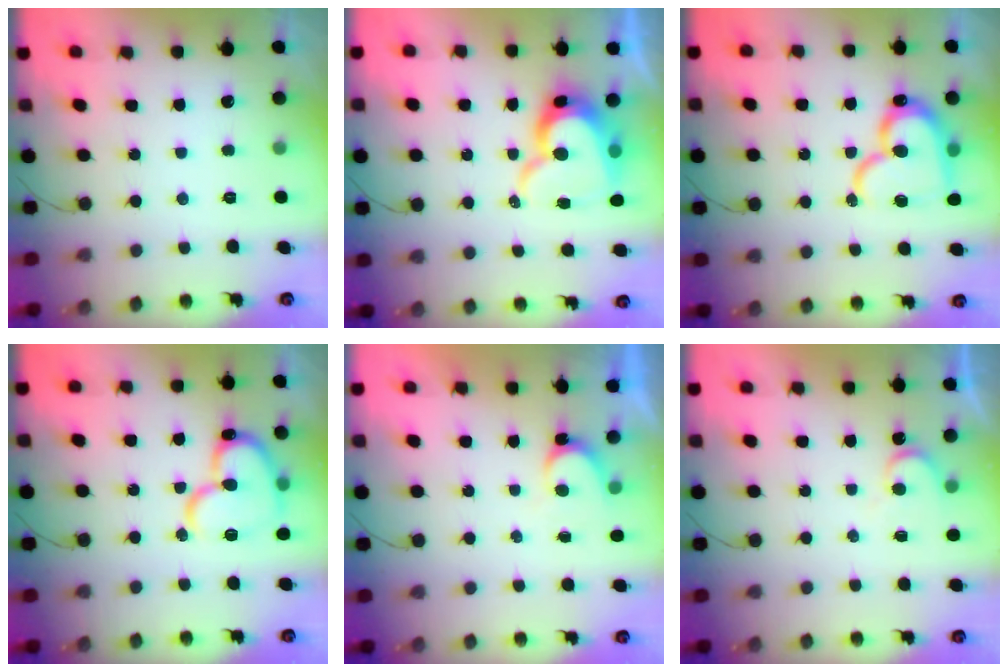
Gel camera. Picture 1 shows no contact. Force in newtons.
{"total": 15.3, "press": 15.2, "slide": 1.7}
{"total": 18.4, "press": 18.3, "slide": 1.5}
{"total": 17.5, "press": 17.4, "slide": 1.6}
{"total": 4.7, "press": 4.6, "slide": 0.4}
{"total": 4.5, "press": 4.4, "slide": 0.4}